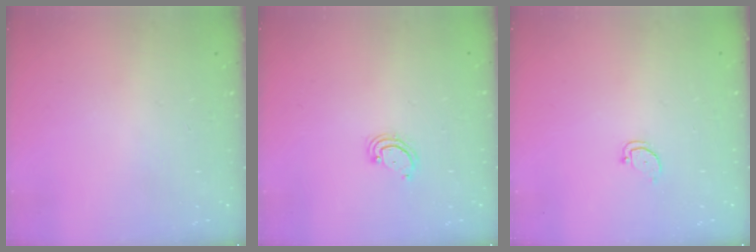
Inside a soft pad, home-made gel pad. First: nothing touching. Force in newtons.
{"total": 3.3, "press": 3.2, "slide": 0.4}
{"total": 2.2, "press": 2.2, "slide": 0.2}